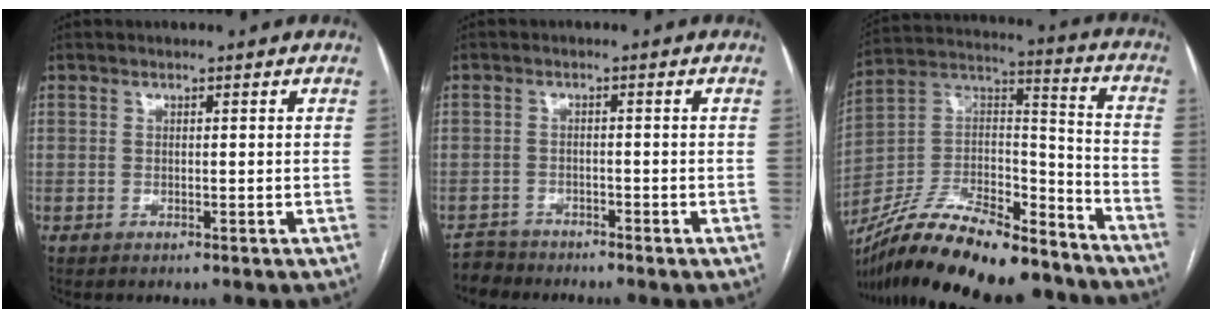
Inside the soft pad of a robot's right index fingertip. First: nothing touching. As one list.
[{"total": 2.8, "force": [-2.5, 0.8, -1.0], "torque": [0.018, -0.005, -0.048]}, {"total": 27.2, "force": [-23.0, 7.1, 12.6], "torque": [-0.228, 0.001, -0.376]}]